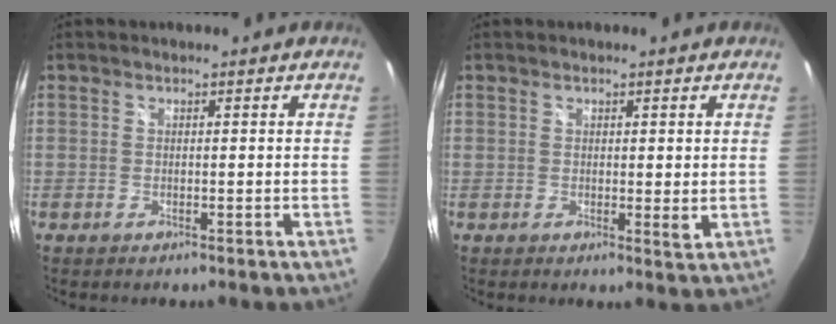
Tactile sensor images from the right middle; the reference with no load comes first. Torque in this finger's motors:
{"motor_torque": [0.03, 0.08, 0.11, 0.02]}